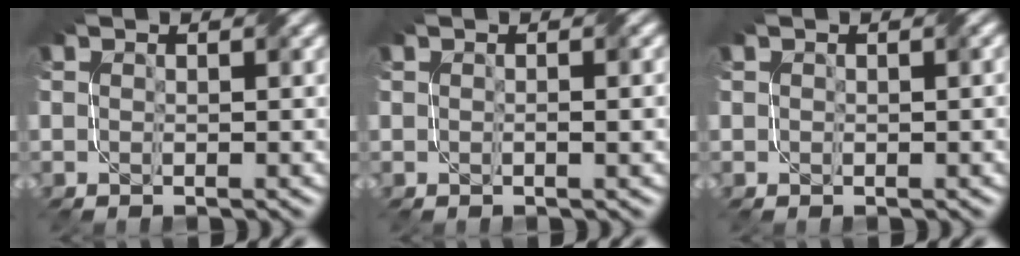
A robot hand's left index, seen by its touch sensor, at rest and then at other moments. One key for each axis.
{"total": 1.0, "fx": -0.1, "fy": 0.2, "fz": 1.0, "tx": -0.016, "ty": -0.002, "tz": -0.001}
{"total": 0.7, "fx": 0.3, "fy": 0.4, "fz": 0.4, "tx": -0.006, "ty": 0.001, "tz": 0.004}